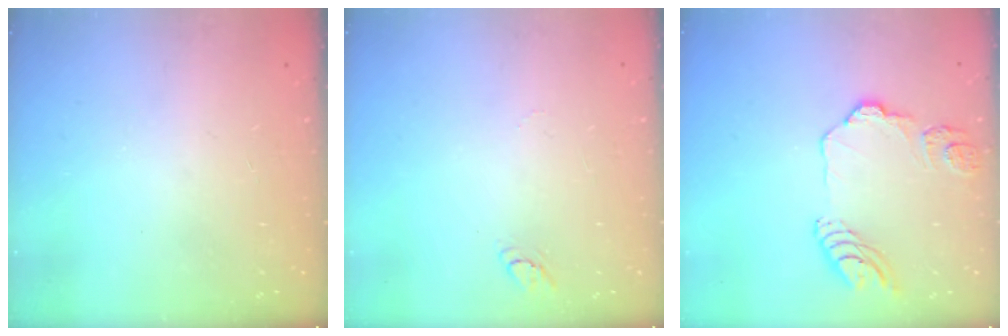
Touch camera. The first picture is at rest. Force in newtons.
{"total": 3.6, "press": 3.6, "slide": 0.3}
{"total": 13.0, "press": 12.9, "slide": 1.3}